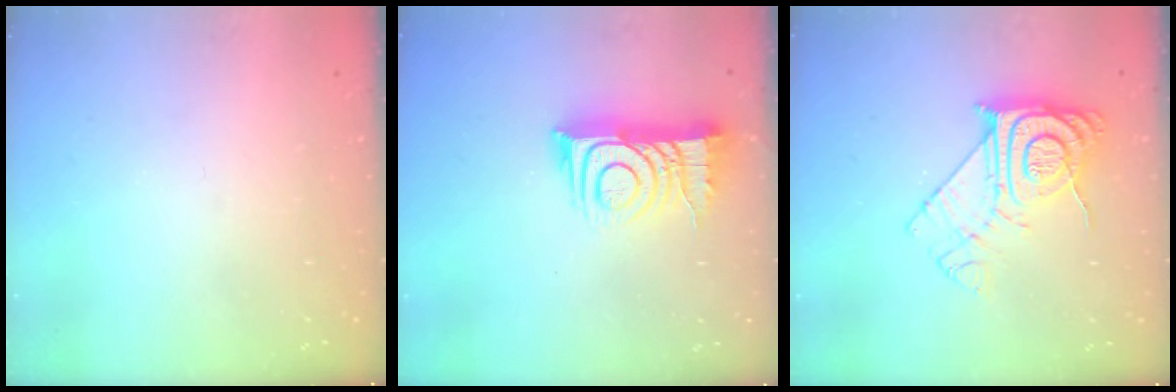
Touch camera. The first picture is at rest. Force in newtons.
{"total": 12.7, "press": 12.7, "slide": 0.9}
{"total": 15.1, "press": 15.0, "slide": 1.6}